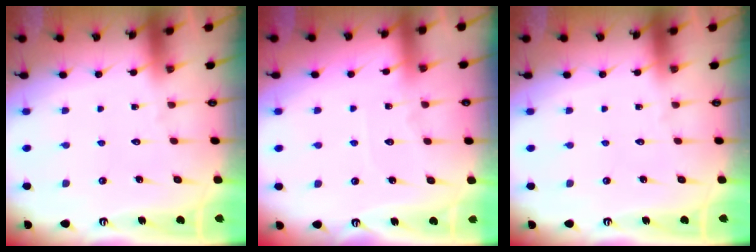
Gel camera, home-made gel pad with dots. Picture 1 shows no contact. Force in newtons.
{"total": 3.7, "press": 3.6, "slide": 0.5}
{"total": 0.0}